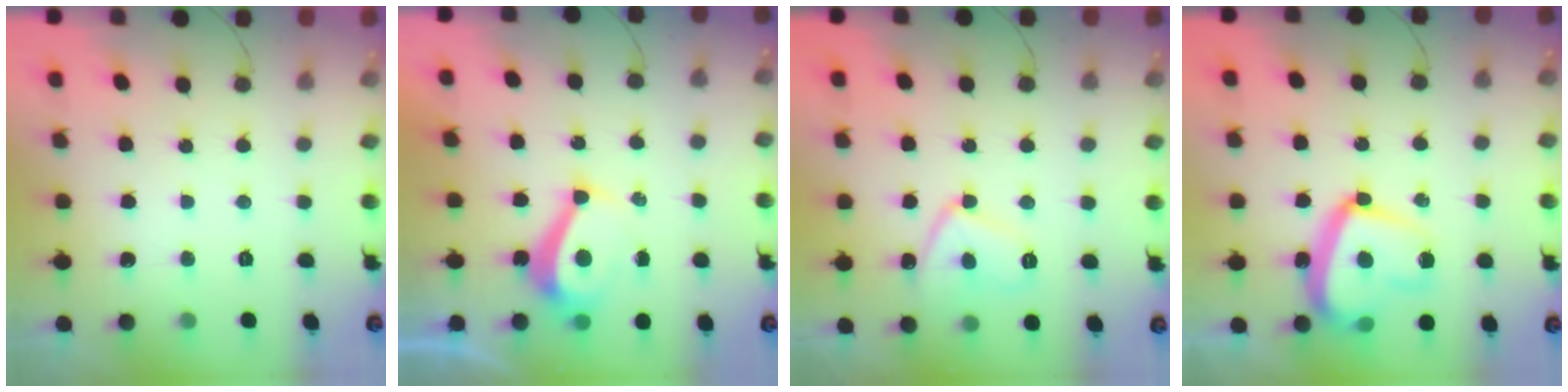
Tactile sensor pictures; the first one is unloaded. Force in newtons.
{"total": 7.7, "press": 7.6, "slide": 0.9}
{"total": 9.8, "press": 9.8, "slide": 0.8}
{"total": 17.6, "press": 17.6, "slide": 1.6}